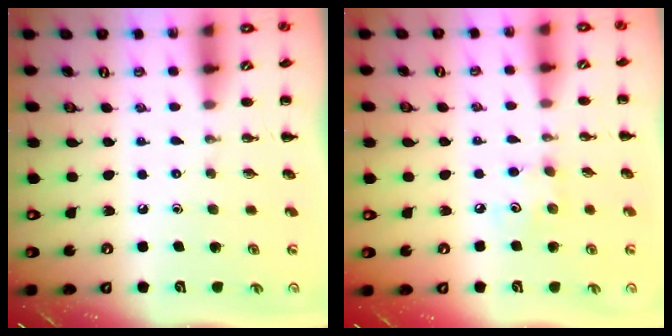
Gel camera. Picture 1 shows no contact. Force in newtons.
{"total": 3.9, "press": 3.8, "slide": 0.7}